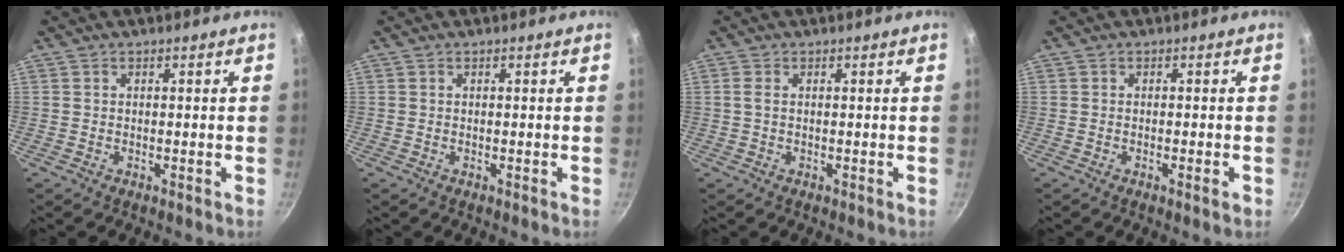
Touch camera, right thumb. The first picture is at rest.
{"total": 0.0}
{"total": 1.4, "force": [0.1, 0.8, 1.2], "torque": [-0.028, 0.003, -0.001]}
{"total": 1.5, "force": [-0.6, 0.2, 1.3], "torque": [-0.026, 0.002, -0.011]}